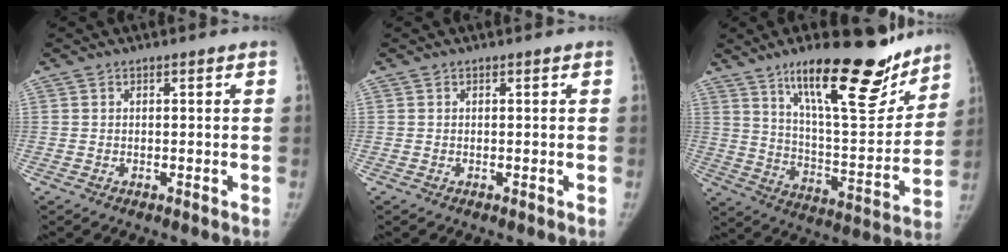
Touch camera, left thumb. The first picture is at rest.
{"total": 0.0}
{"total": 24.8, "force": [16.8, 7.4, 16.7], "torque": [-0.206, -0.088, 0.266]}